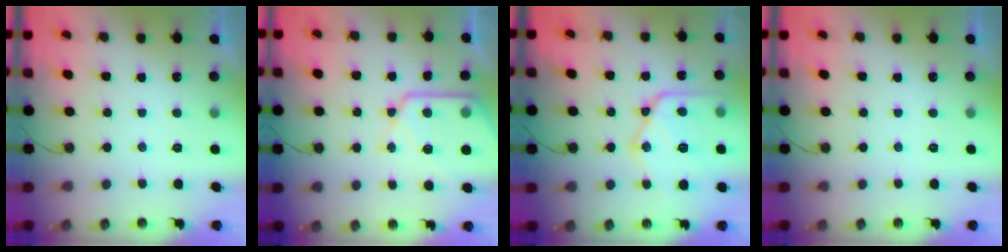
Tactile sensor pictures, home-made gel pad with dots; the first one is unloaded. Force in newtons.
{"total": 13.2, "press": 13.2, "slide": 1.3}
{"total": 18.9, "press": 18.8, "slide": 2.1}
{"total": 0.0}